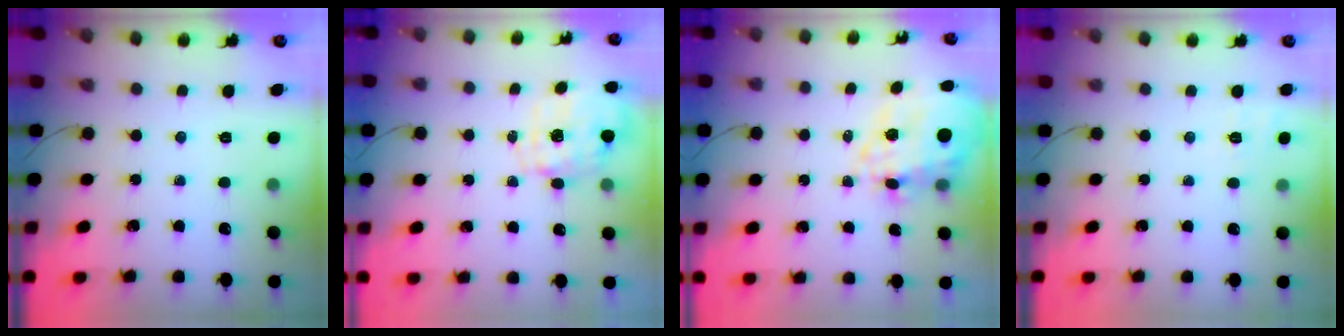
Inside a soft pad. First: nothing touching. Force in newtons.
{"total": 2.8, "press": 2.7, "slide": 0.9}
{"total": 16.1, "press": 15.6, "slide": 3.8}
{"total": 4.5, "press": 4.1, "slide": 1.7}